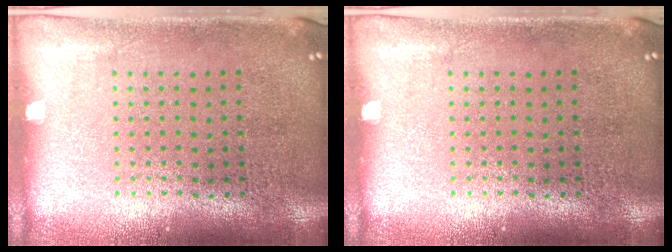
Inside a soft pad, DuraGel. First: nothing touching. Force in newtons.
{"total": 0.0}